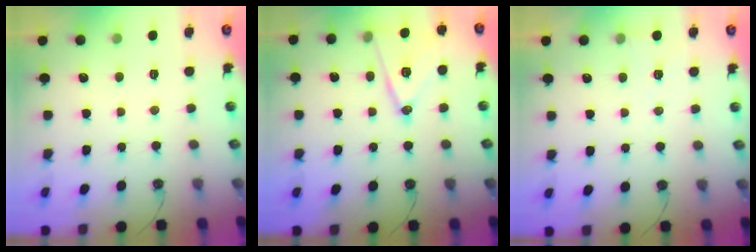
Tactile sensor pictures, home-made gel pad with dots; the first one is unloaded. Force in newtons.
{"total": 14.5, "press": 14.1, "slide": 3.3}
{"total": 5.6, "press": 3.6, "slide": 4.3}